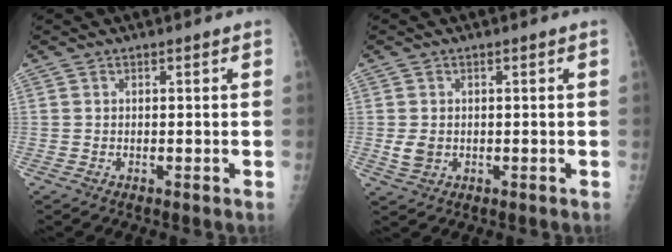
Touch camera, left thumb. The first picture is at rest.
{"total": 2.8, "force": [-0.1, 2.2, 1.7], "torque": [-0.031, -0.004, 0.002]}